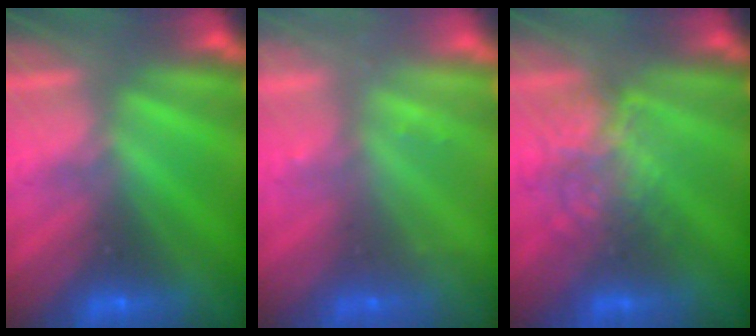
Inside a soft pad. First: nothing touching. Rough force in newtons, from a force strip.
{"total": 2.3}
{"total": 2.1}